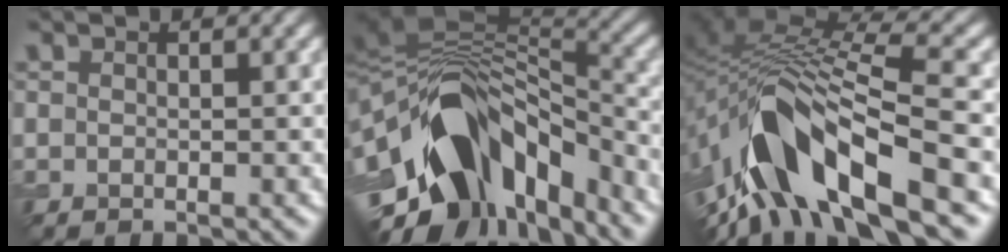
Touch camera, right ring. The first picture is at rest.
{"total": 15.0, "force": [-3.9, 9.7, 10.8], "torque": [-0.202, -0.006, -0.054]}
{"total": 12.2, "force": [-6.0, 4.5, 9.6], "torque": [-0.181, 0.014, -0.103]}